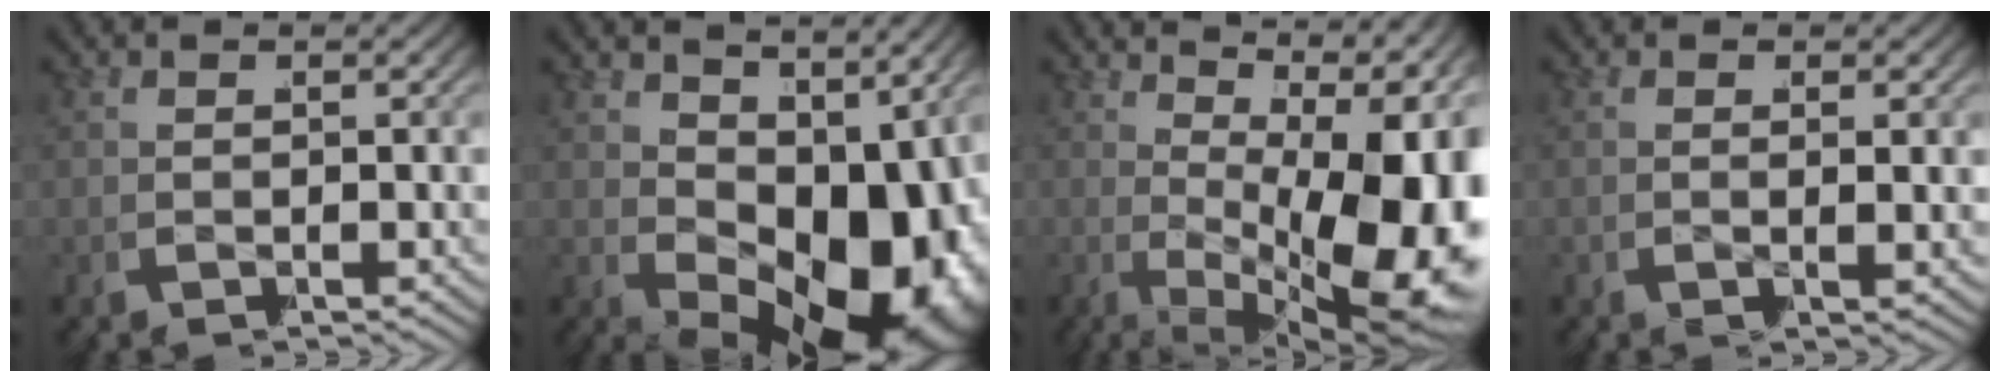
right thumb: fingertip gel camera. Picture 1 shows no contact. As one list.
[{"total": 15.6, "force": [-2.5, 9.5, 12.1], "torque": [-0.186, -0.036, -0.013]}, {"total": 18.0, "force": [-2.9, 9.6, 15.0], "torque": [-0.230, -0.049, -0.008]}, {"total": 0.9, "force": [0.0, -0.2, 0.8], "torque": [-0.009, 0.006, -0.006]}]